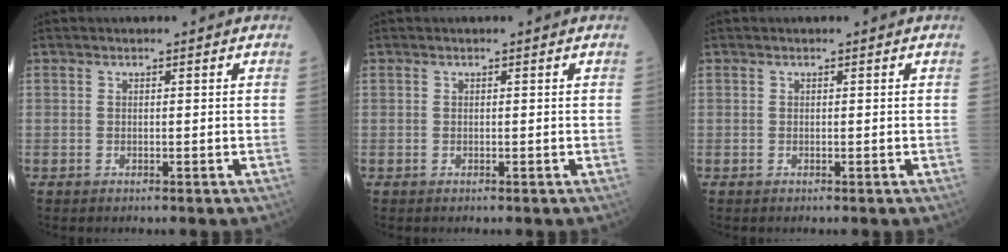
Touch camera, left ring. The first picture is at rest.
{"total": 0.0}
{"total": 0.0}